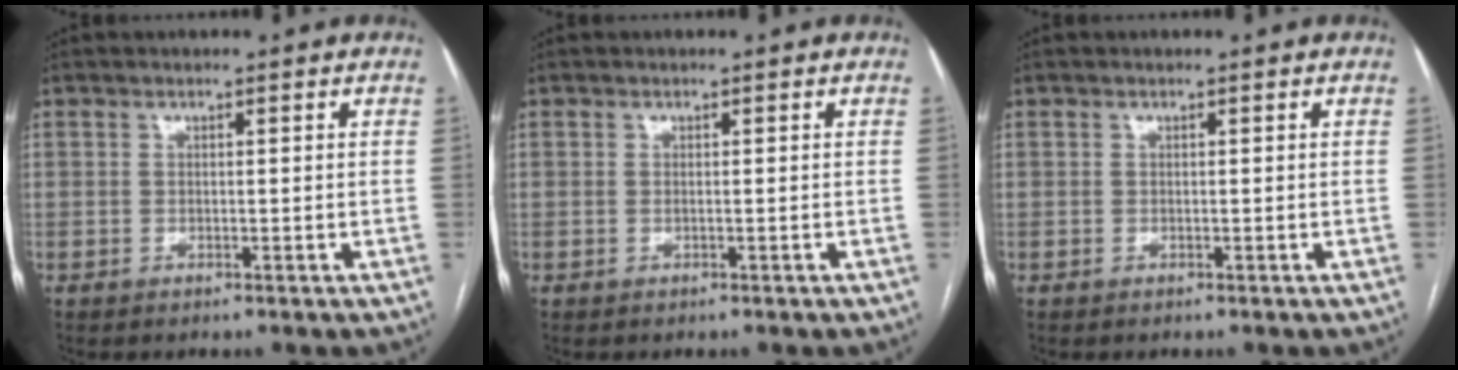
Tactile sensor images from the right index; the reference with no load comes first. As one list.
[{"total": 0.0}, {"total": 0.0}]